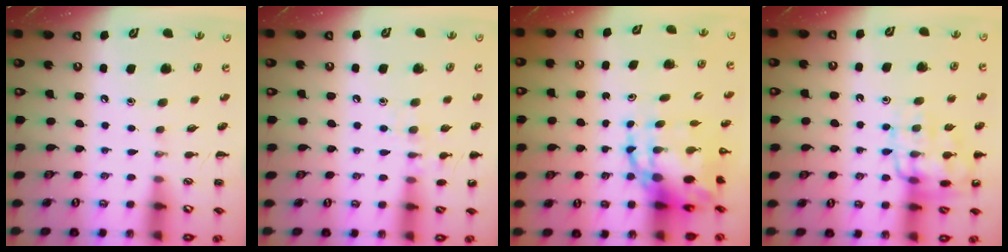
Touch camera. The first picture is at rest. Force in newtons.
{"total": 8.3, "press": 8.2, "slide": 1.5}
{"total": 9.7, "press": 9.3, "slide": 2.6}
{"total": 13.6, "press": 13.6, "slide": 0.9}